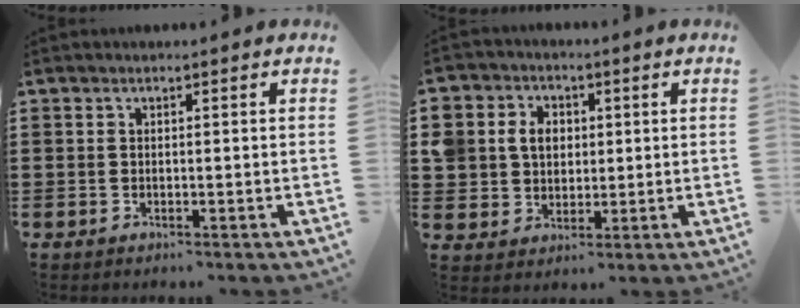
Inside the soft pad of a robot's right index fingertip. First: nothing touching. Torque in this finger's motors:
{"motor_torque": [0.55, -0.32, 0.20, 0.10]}